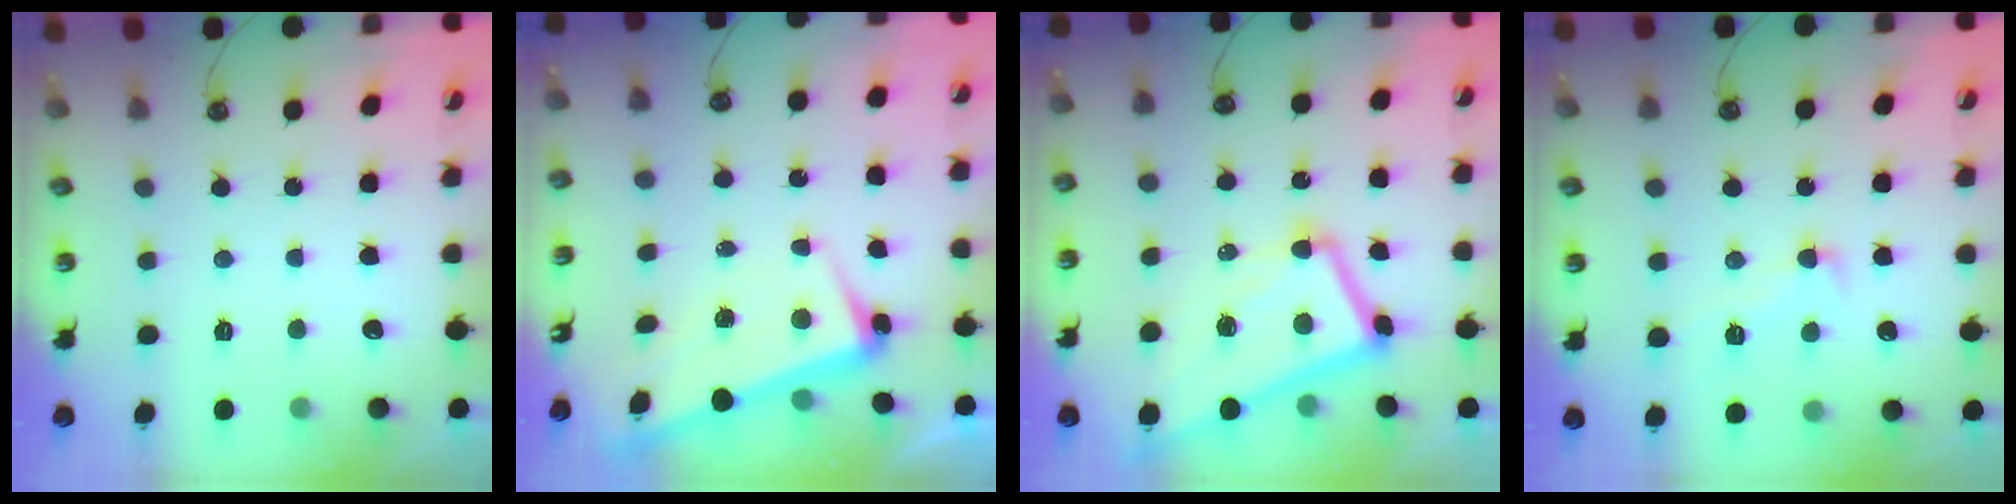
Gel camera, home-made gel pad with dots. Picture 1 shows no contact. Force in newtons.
{"total": 3.0, "press": 2.9, "slide": 0.8}
{"total": 9.9, "press": 9.8, "slide": 1.3}
{"total": 1.8, "press": 1.6, "slide": 0.8}